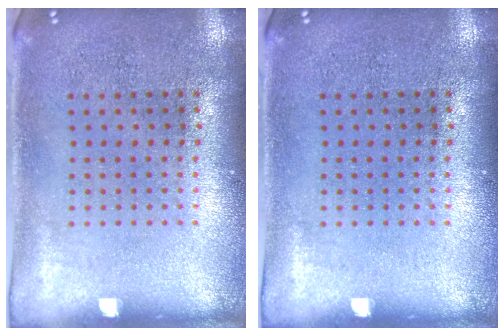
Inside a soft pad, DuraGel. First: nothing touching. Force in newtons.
{"total": 0.0}